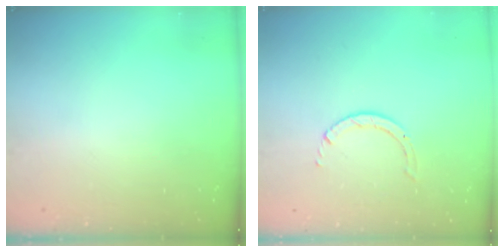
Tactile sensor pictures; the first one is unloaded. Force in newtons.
{"total": 1.4, "press": 1.4, "slide": 0.1}